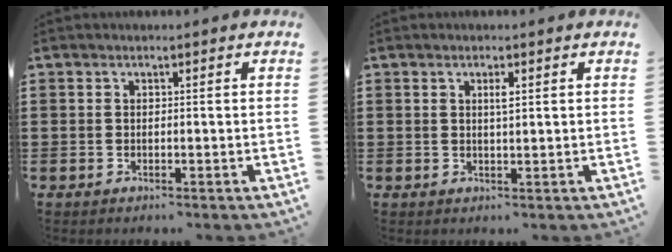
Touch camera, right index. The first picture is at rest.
{"total": 1.4, "force": [0.5, 0.2, 1.3], "torque": [-0.024, 0.003, 0.006]}